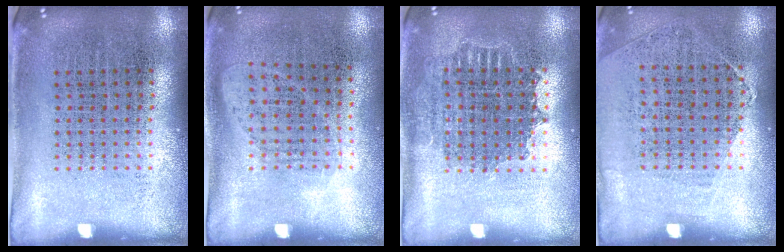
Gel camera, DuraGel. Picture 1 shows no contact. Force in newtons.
{"total": 1.0, "press": 0.9, "slide": 0.5}
{"total": 1.2, "press": 1.1, "slide": 0.5}
{"total": 1.2, "press": 0.9, "slide": 0.7}